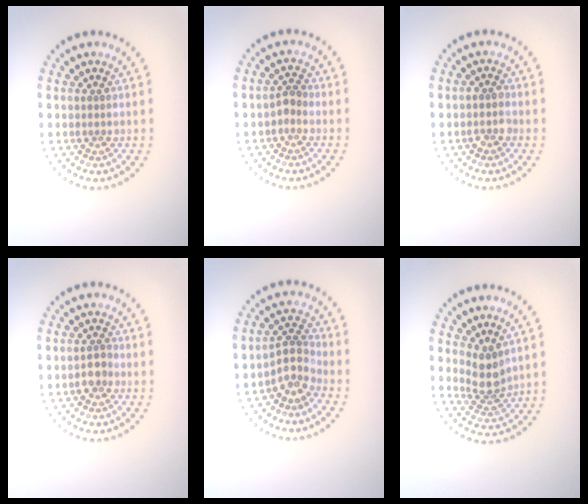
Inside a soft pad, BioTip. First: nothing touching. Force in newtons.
{"total": 1.2, "press": 0.9, "slide": 0.7}
{"total": 1.4, "press": 1.3, "slide": 0.6}
{"total": 1.6, "press": 1.5, "slide": 0.6}
{"total": 2.9, "press": 2.1, "slide": 2.0}
{"total": 2.7, "press": 2.1, "slide": 1.7}